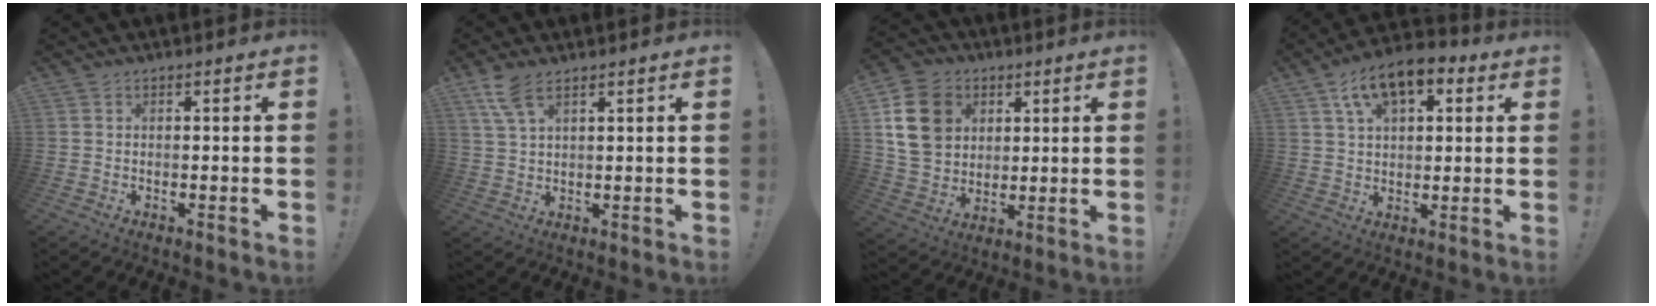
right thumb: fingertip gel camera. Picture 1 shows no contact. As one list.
[{"total": 6.5, "force": [4.2, 2.0, 4.6], "torque": [-0.093, -0.010, 0.079]}, {"total": 15.7, "force": [4.9, 12.6, 8.0], "torque": [-0.132, -0.012, 0.102]}, {"total": 12.1, "force": [6.1, 6.6, 8.0], "torque": [-0.137, -0.016, 0.114]}]